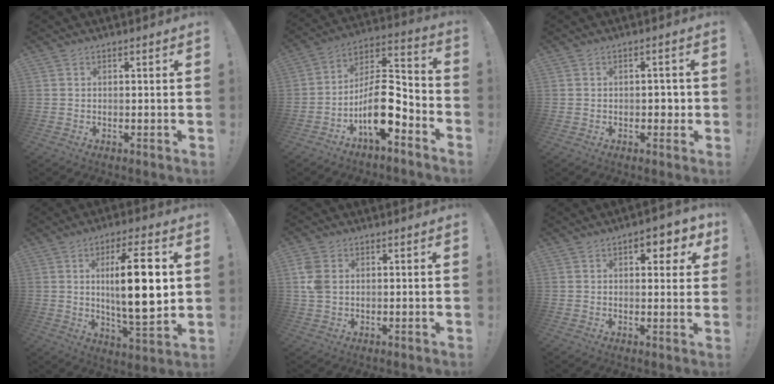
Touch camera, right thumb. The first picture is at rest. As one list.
[{"total": 15.0, "force": [-6.6, 7.5, 11.2], "torque": [-0.186, 0.036, -0.104]}, {"total": 2.9, "force": [-0.6, 2.2, 1.7], "torque": [-0.021, 0.007, -0.013]}, {"total": 17.6, "force": [2.8, 4.6, 16.8], "torque": [-0.271, -0.014, 0.026]}, {"total": 5.7, "force": [1.4, 4.0, 3.7], "torque": [-0.076, -0.005, 0.024]}, {"total": 6.1, "force": [2.6, 3.2, 4.5], "torque": [-0.036, -0.009, 0.037]}]